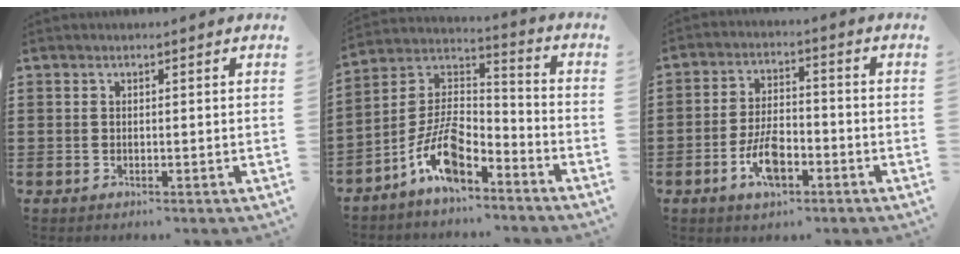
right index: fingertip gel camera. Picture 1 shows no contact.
{"total": 10.3, "force": [-7.0, 3.9, 6.4], "torque": [-0.142, 0.005, -0.138]}
{"total": 7.1, "force": [-3.0, 3.3, 5.6], "torque": [-0.116, 0.002, -0.057]}